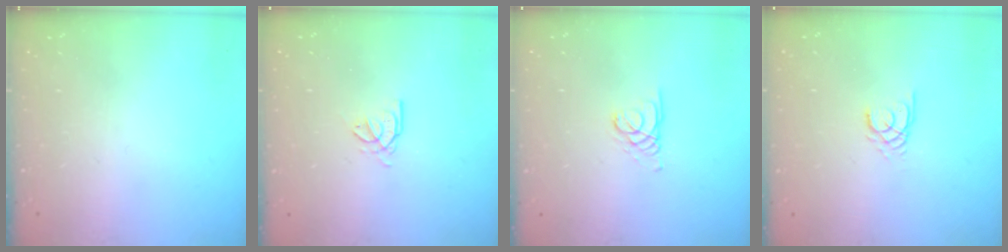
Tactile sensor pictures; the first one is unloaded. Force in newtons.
{"total": 2.7, "press": 2.7, "slide": 0.4}
{"total": 1.4, "press": 1.3, "slide": 0.1}
{"total": 2.2, "press": 2.2, "slide": 0.2}